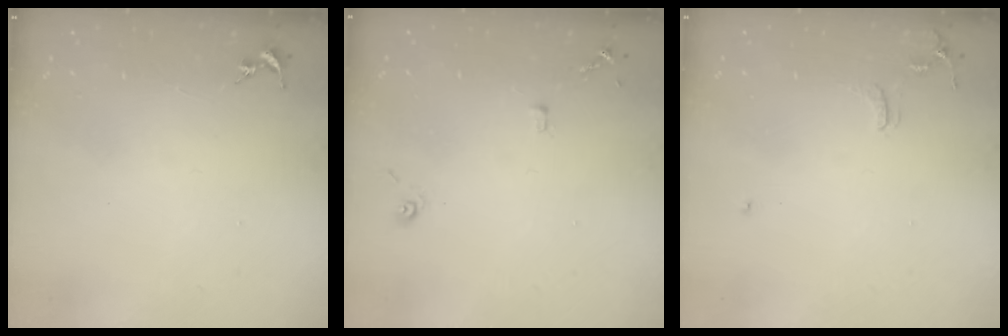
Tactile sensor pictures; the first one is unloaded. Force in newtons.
{"total": 6.5, "press": 6.4, "slide": 0.6}
{"total": 6.4, "press": 6.3, "slide": 0.8}